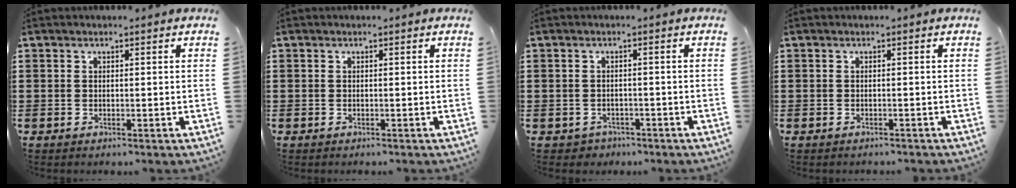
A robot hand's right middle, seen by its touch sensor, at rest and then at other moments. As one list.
[{"total": 0.0}, {"total": 1.1, "force": [-0.9, 0.6, -0.1], "torque": [-0.004, 0.003, -0.022]}, {"total": 0.5, "force": [-0.5, 0.1, 0.0], "torque": [0.000, 0.001, -0.012]}]